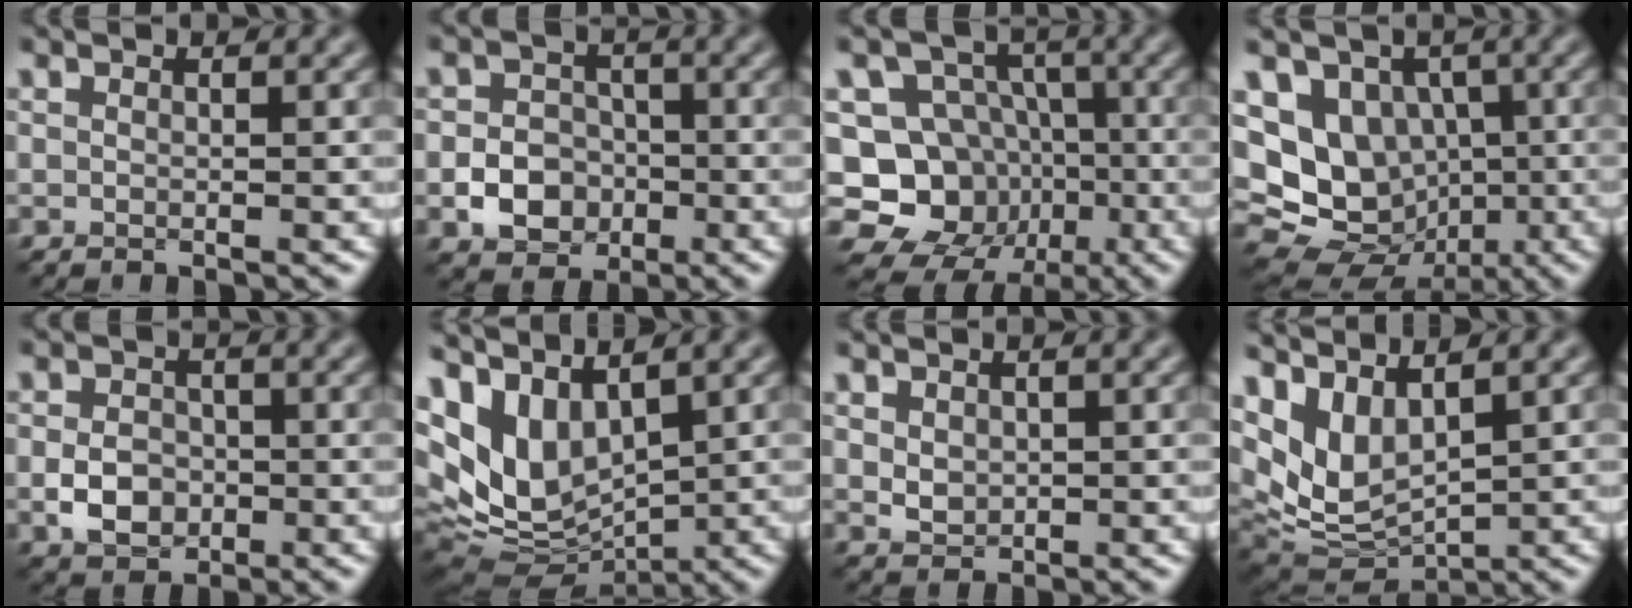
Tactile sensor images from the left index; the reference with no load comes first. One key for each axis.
{"total": 4.3, "fx": -1.6, "fy": 3.5, "fz": 2.0, "tx": -0.028, "ty": -0.002, "tz": -0.031}
{"total": 15.0, "fx": -5.3, "fy": 13.4, "fz": 4.3, "tx": -0.093, "ty": 0.002, "tz": -0.085}
{"total": 13.2, "fx": -1.0, "fy": 11.4, "fz": 6.5, "tx": -0.123, "ty": 0.017, "tz": -0.030}
{"total": 3.6, "fx": -1.1, "fy": 2.7, "fz": 2.1, "tx": -0.037, "ty": 0.000, "tz": -0.023}
{"total": 9.0, "fx": 2.3, "fy": 5.6, "fz": 6.6, "tx": -0.139, "ty": -0.005, "tz": 0.070}
{"total": 1.5, "fx": 0.2, "fy": 1.2, "fz": 0.9, "tx": -0.022, "ty": -0.003, "tz": 0.008}
{"total": 6.1, "fx": 2.8, "fy": 3.1, "fz": 4.4, "tx": -0.104, "ty": -0.014, "tz": 0.063}